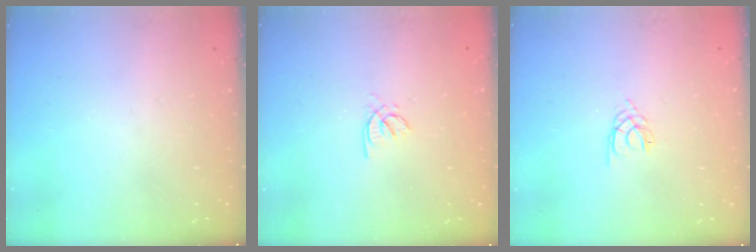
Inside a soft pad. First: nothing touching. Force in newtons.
{"total": 1.9, "press": 1.8, "slide": 0.4}
{"total": 1.6, "press": 1.6, "slide": 0.3}